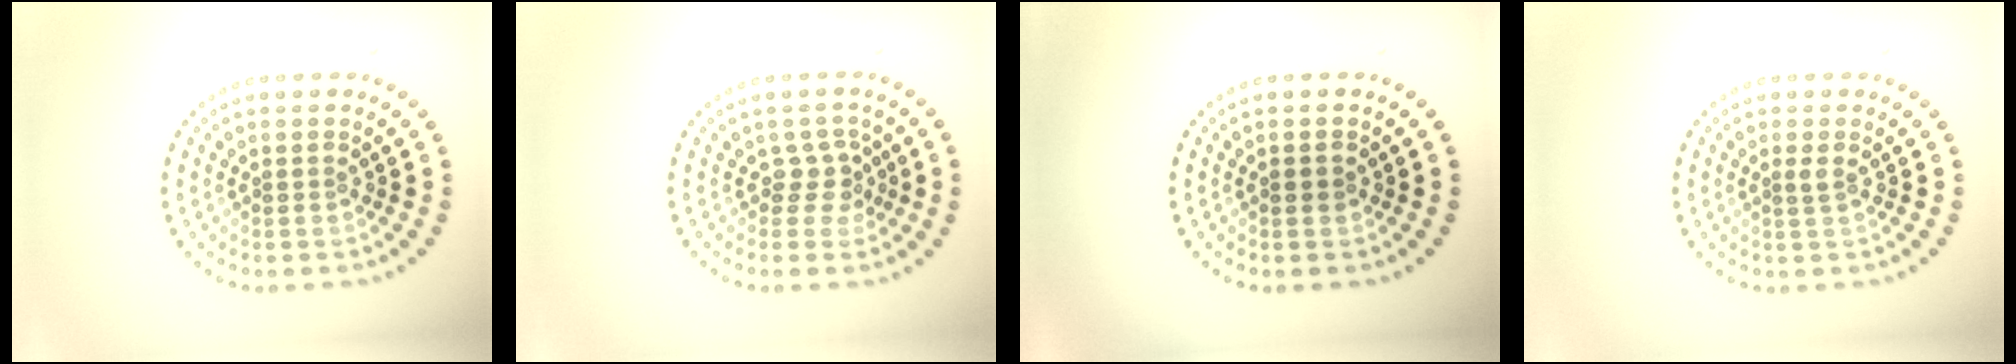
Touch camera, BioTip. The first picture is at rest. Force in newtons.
{"total": 1.8, "press": 1.4, "slide": 1.2}
{"total": 0.8, "press": 0.8, "slide": 0.0}
{"total": 0.9, "press": 0.7, "slide": 0.6}